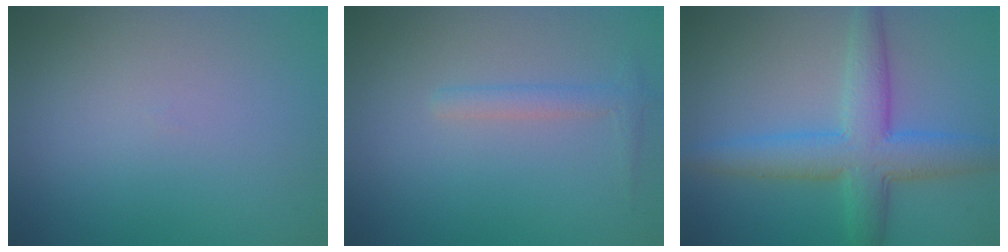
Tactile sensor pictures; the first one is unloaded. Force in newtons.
{"total": 1.4, "press": 1.4, "slide": 0.1}
{"total": 6.1, "press": 6.1, "slide": 0.1}